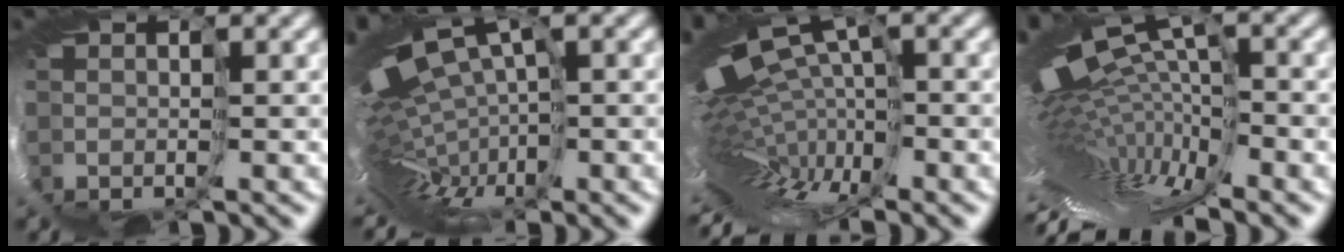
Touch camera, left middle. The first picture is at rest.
{"total": 9.8, "force": [-0.1, 3.9, 9.0], "torque": [-0.172, 0.004, 0.028]}
{"total": 12.9, "force": [-1.9, 4.7, 11.9], "torque": [-0.193, 0.013, 0.006]}
{"total": 13.7, "force": [-2.7, 3.8, 12.9], "torque": [-0.185, -0.001, -0.016]}